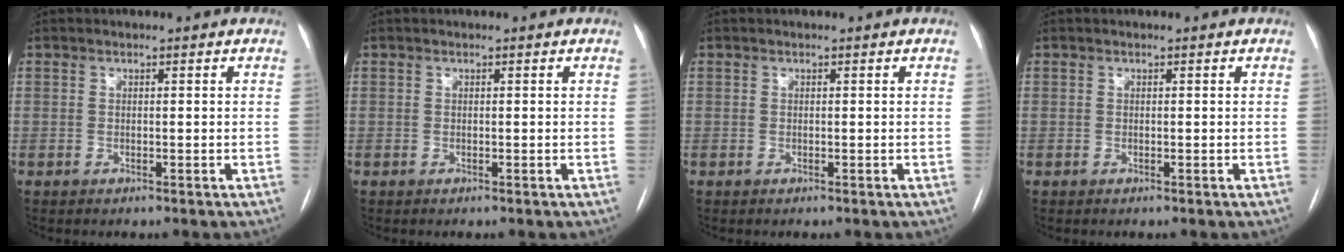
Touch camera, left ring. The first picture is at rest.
{"total": 0.0}
{"total": 0.0}
{"total": 0.0}